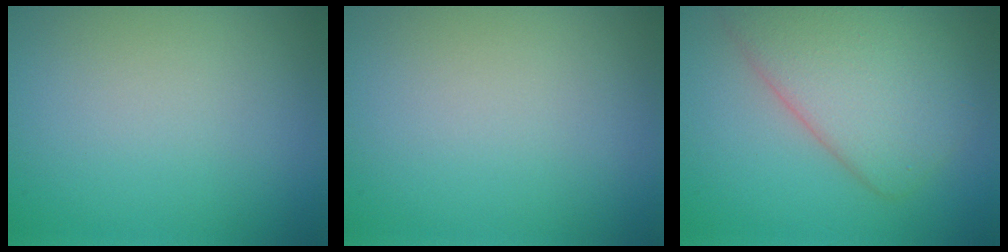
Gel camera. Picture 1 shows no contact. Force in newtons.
{"total": 0.0}
{"total": 6.7, "press": 6.7, "slide": 0.1}